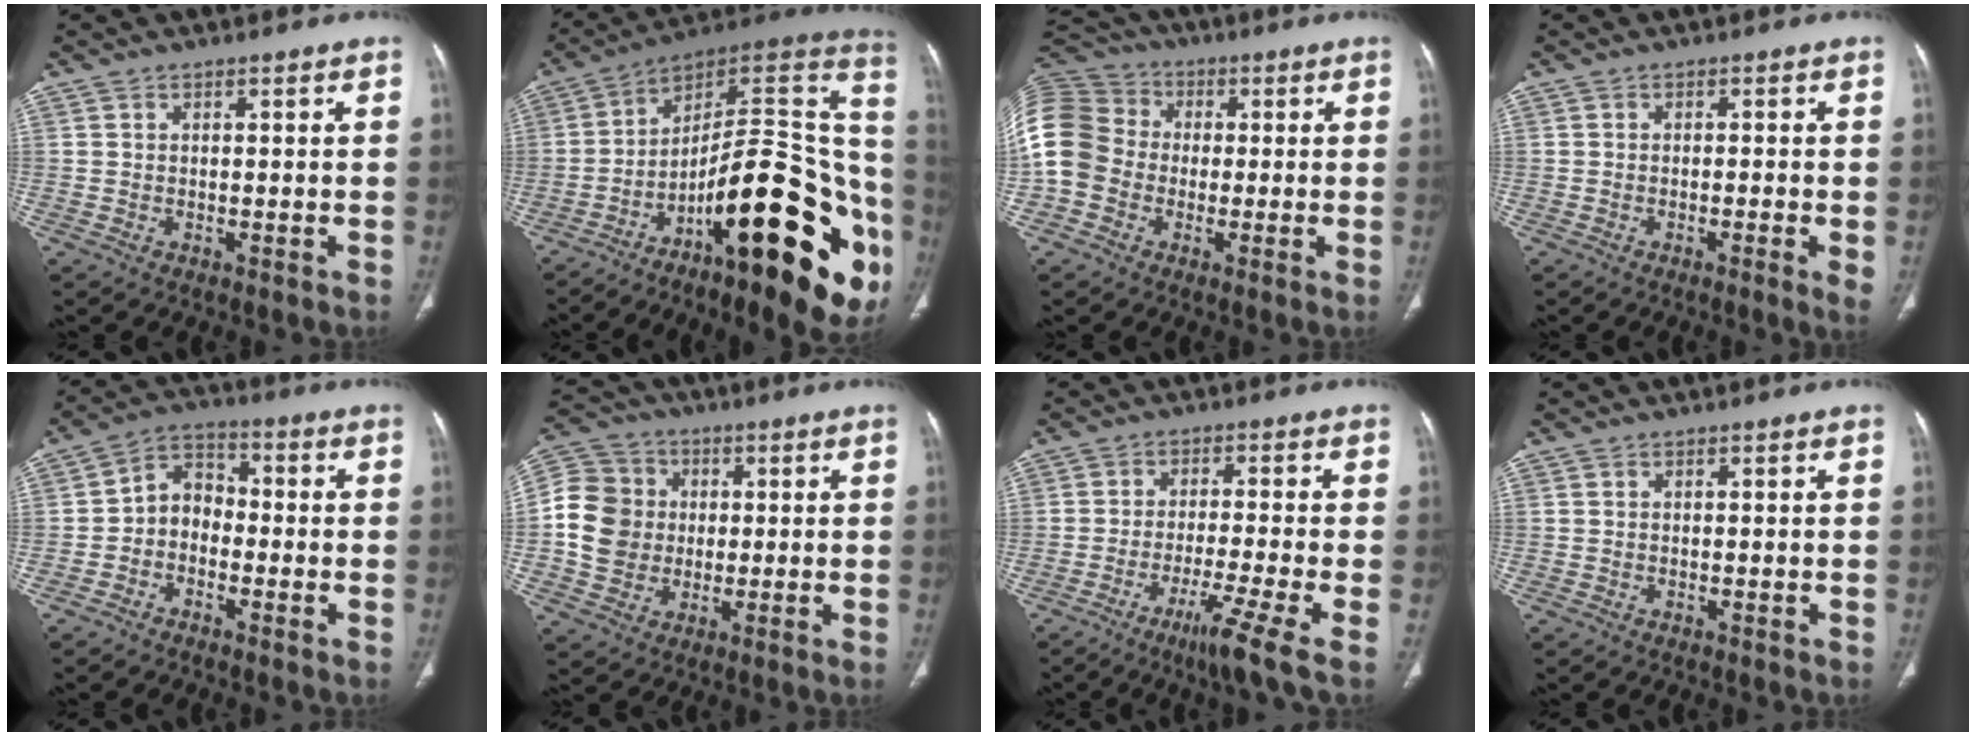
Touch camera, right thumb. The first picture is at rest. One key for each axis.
{"total": 33.2, "fx": -12.6, "fy": 11.7, "fz": 28.4, "tx": -0.321, "ty": 0.086, "tz": -0.186}
{"total": 17.0, "fx": -1.4, "fy": 14.9, "fz": 8.1, "tx": -0.194, "ty": 0.050, "tz": -0.034}
{"total": 2.9, "fx": -0.8, "fy": 0.4, "fz": 2.7, "tx": -0.048, "ty": -0.006, "tz": -0.014}
{"total": 6.2, "fx": -1.5, "fy": 4.9, "fz": 3.5, "tx": -0.034, "ty": 0.031, "tz": -0.045}
{"total": 11.4, "fx": 0.3, "fy": 10.6, "fz": 4.2, "tx": -0.065, "ty": 0.019, "tz": 0.002}
{"total": 8.3, "fx": -4.3, "fy": -0.4, "fz": 7.1, "tx": -0.133, "ty": 0.002, "tz": -0.074}
{"total": 0.0}